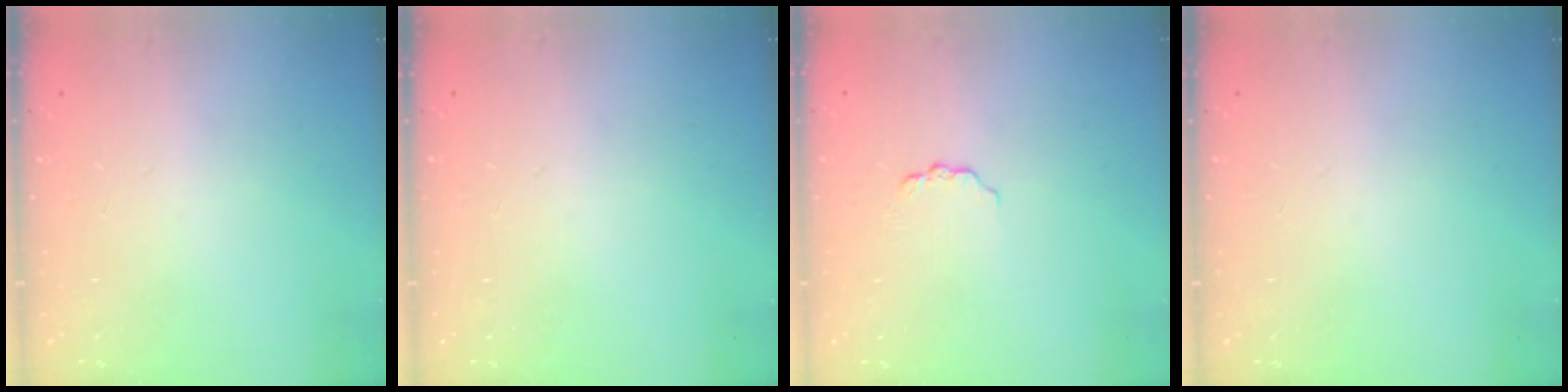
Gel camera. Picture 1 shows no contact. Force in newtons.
{"total": 0.0}
{"total": 3.3, "press": 3.3, "slide": 0.3}
{"total": 0.0}